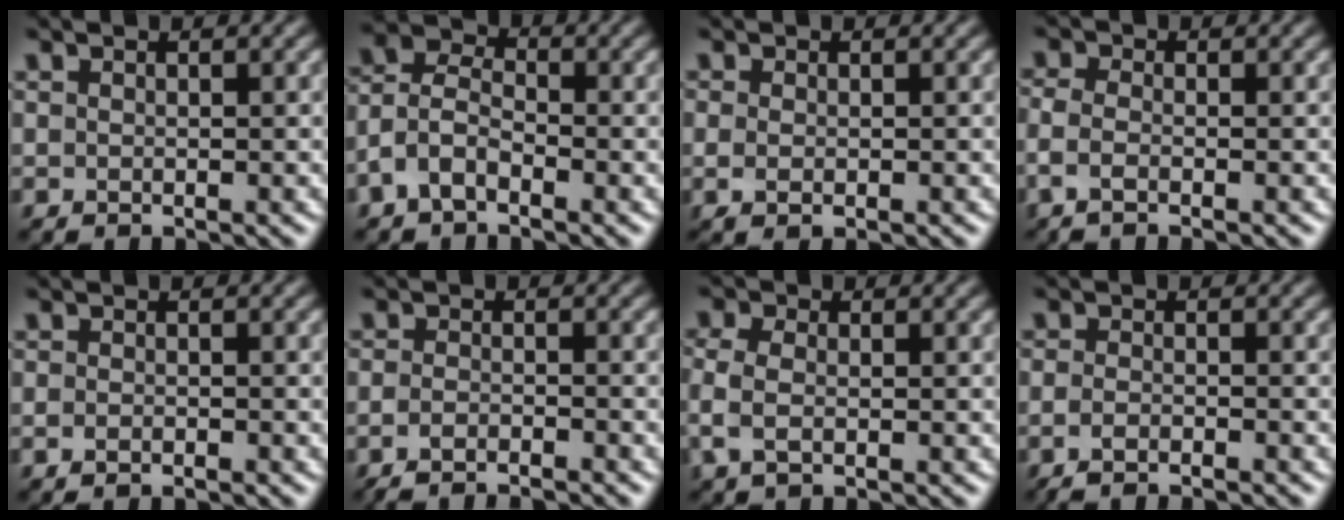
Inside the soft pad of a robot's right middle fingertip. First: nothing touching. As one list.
[{"total": 4.1, "force": [-2.1, 2.3, 2.6], "torque": [-0.059, 0.011, -0.056]}, {"total": 1.4, "force": [-0.3, 0.5, 1.3], "torque": [-0.026, -0.007, -0.004]}, {"total": 2.2, "force": [-1.0, 0.8, 1.8], "torque": [-0.047, -0.009, -0.026]}, {"total": 1.1, "force": [-0.6, 0.4, 0.9], "torque": [-0.017, -0.003, -0.012]}, {"total": 2.7, "force": [-2.0, 0.6, 1.6], "torque": [-0.023, -0.003, -0.040]}, {"total": 2.7, "force": [-0.4, 1.7, 2.1], "torque": [-0.061, -0.004, -0.008]}, {"total": 2.2, "force": [-1.4, 0.6, 1.5], "torque": [-0.022, -0.006, -0.030]}]